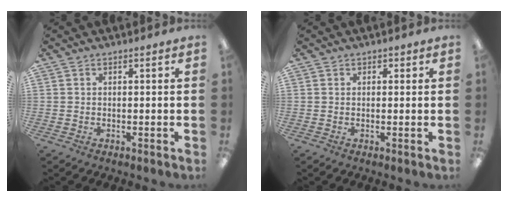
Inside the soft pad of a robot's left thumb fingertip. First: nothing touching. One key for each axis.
{"total": 0.7, "fx": 0.4, "fy": 0.6, "fz": 0.0, "tx": 0.000, "ty": 0.004, "tz": 0.007}